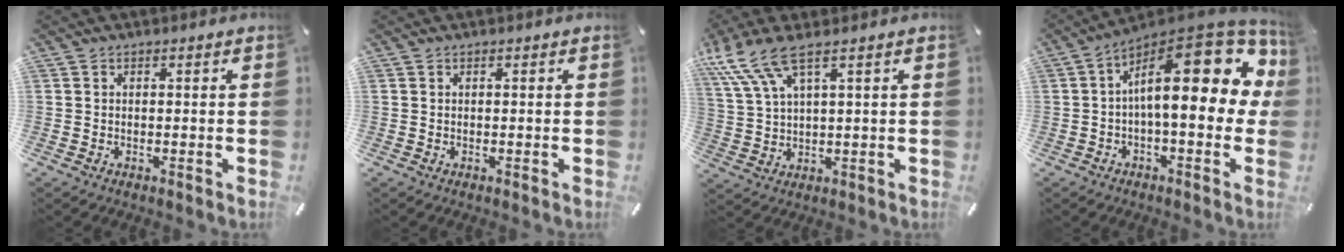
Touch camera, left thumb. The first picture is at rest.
{"total": 0.0}
{"total": 9.6, "force": [5.7, 3.1, 7.1], "torque": [-0.162, -0.015, 0.108]}
{"total": 22.7, "force": [5.4, 9.5, 19.9], "torque": [-0.299, -0.048, 0.093]}